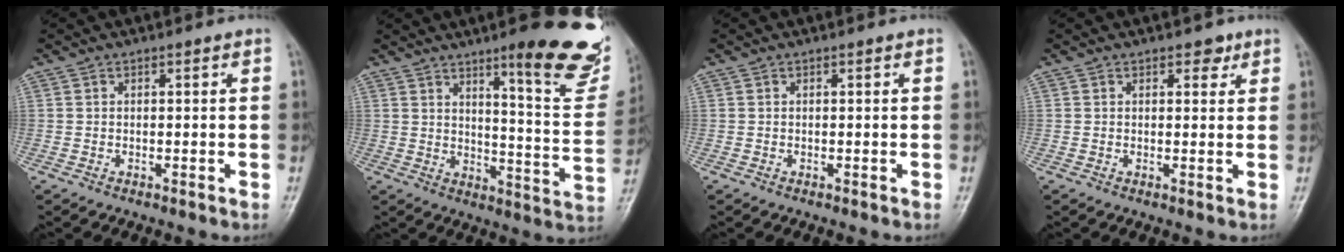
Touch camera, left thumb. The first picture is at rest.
{"total": 19.4, "force": [12.0, 3.7, 14.8], "torque": [-0.144, -0.075, 0.163]}
{"total": 0.0}
{"total": 2.2, "force": [1.4, 1.3, 1.1], "torque": [0.001, -0.006, 0.016]}